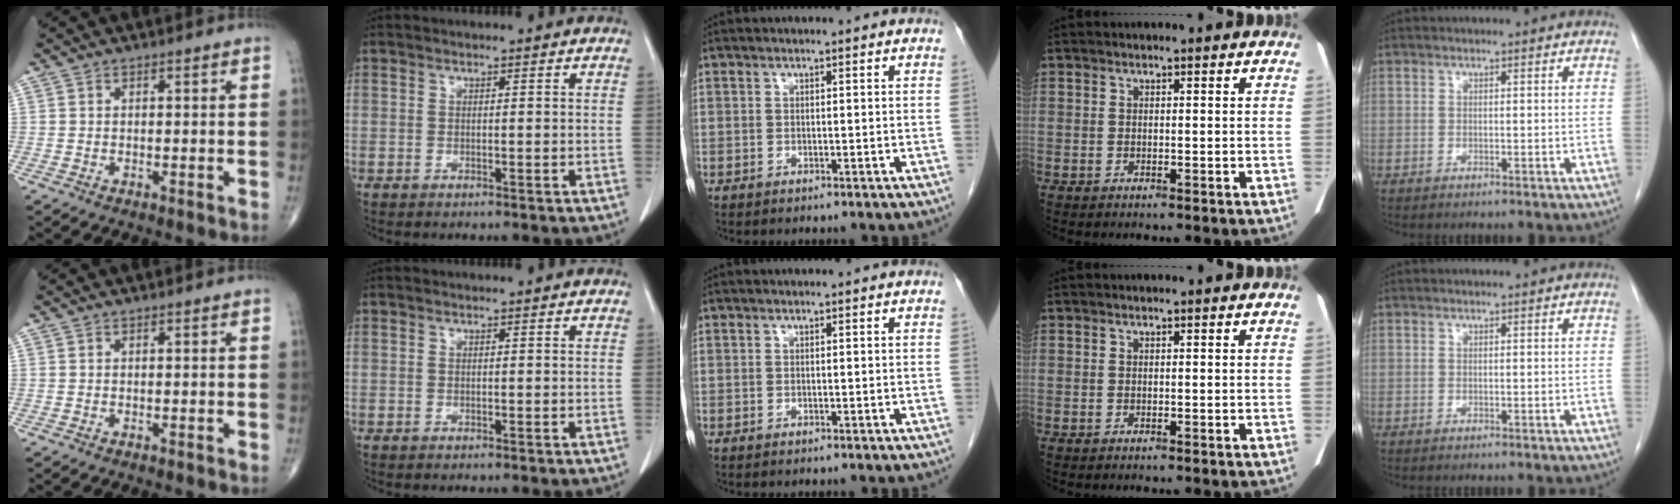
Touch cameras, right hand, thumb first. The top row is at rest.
{}